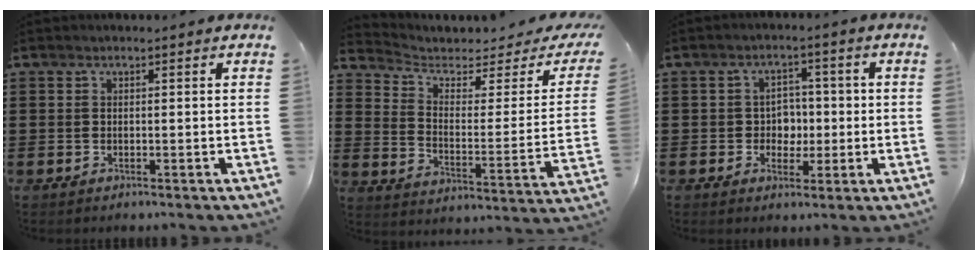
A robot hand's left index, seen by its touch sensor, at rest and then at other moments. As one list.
[{"total": 3.7, "force": [3.0, 1.5, 1.7], "torque": [-0.053, -0.023, 0.049]}, {"total": 3.8, "force": [-0.1, 3.3, 1.9], "torque": [-0.035, 0.000, -0.009]}]